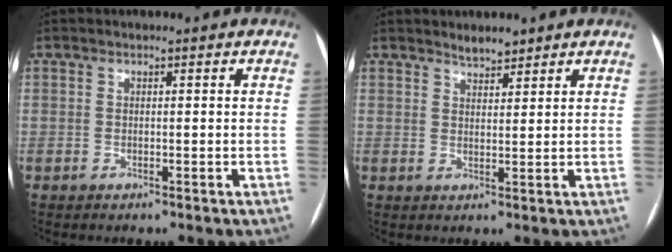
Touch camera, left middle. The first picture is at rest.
{"total": 2.4, "force": [2.2, 0.6, 0.7], "torque": [-0.017, -0.001, 0.039]}